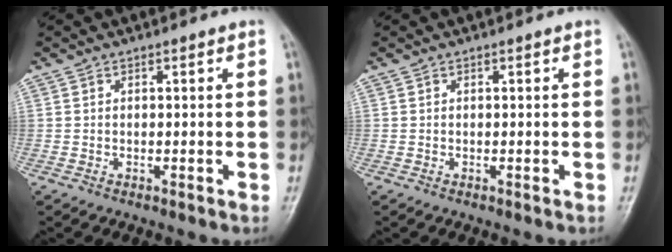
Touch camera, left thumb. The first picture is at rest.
{"total": 0.0}